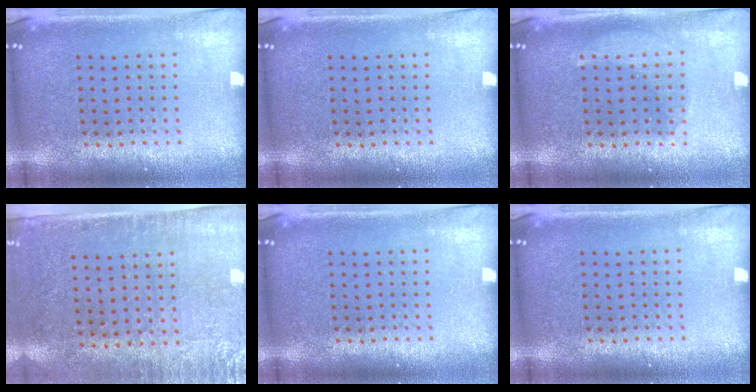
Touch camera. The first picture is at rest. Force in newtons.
{"total": 0.0}
{"total": 1.8, "press": 1.8, "slide": 0.2}
{"total": 2.8, "press": 2.3, "slide": 1.5}
{"total": 0.0}
{"total": 0.0}